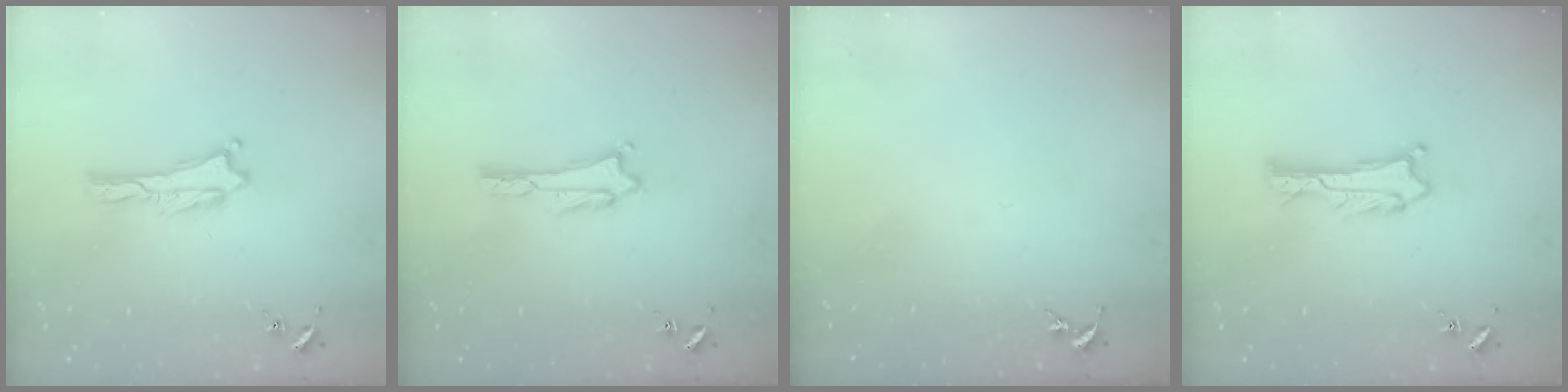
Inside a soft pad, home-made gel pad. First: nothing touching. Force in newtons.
{"total": 1.8, "press": 1.8, "slide": 0.2}
{"total": 0.0}
{"total": 0.9, "press": 0.9, "slide": 0.1}